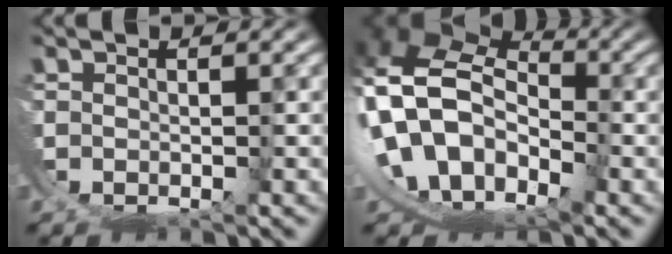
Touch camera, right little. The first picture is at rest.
{"total": 15.9, "force": [0.0, 14.4, 6.7], "torque": [-0.212, -0.041, -0.013]}